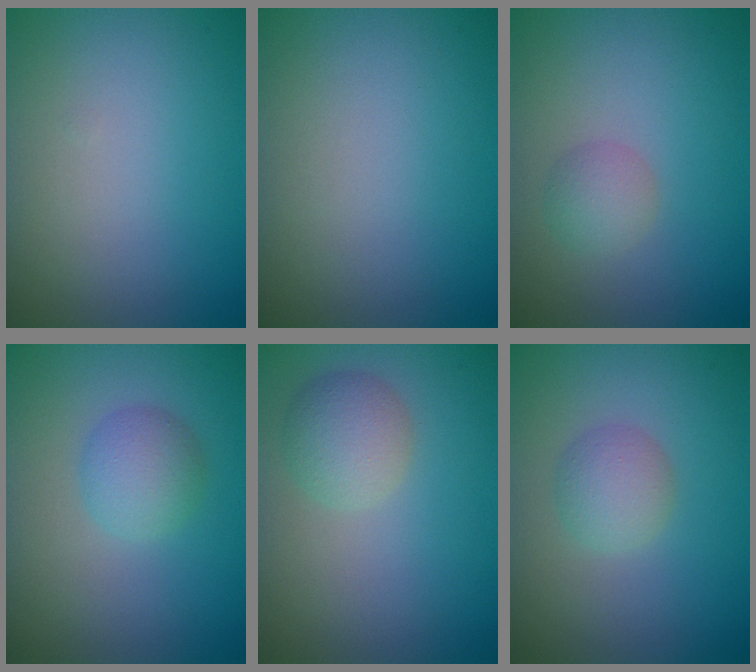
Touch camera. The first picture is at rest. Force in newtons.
{"total": 0.0}
{"total": 1.9, "press": 1.9, "slide": 0.0}
{"total": 2.7, "press": 2.7, "slide": 0.1}
{"total": 2.8, "press": 2.8, "slide": 0.1}
{"total": 2.4, "press": 2.4, "slide": 0.1}